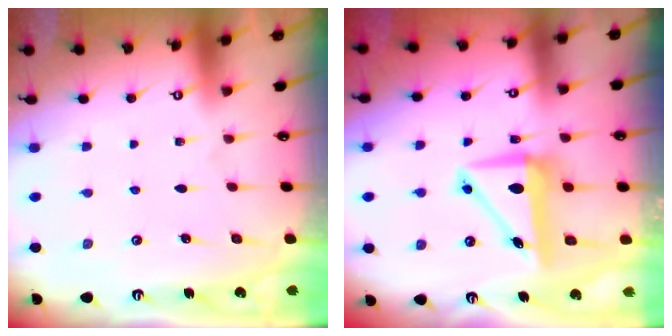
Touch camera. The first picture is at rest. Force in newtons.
{"total": 7.9, "press": 7.8, "slide": 1.4}